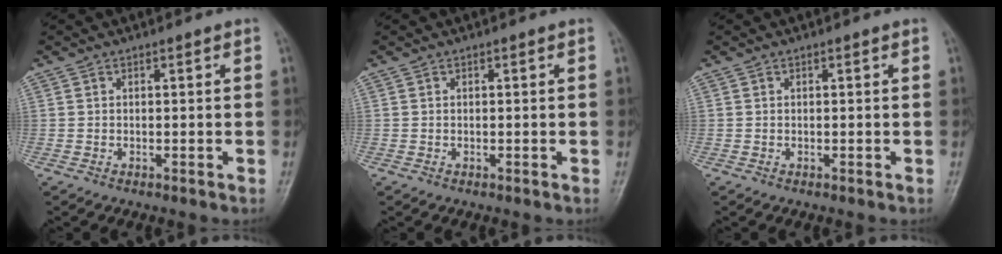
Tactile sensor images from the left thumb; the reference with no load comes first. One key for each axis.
{"total": 0.0}
{"total": 0.0}